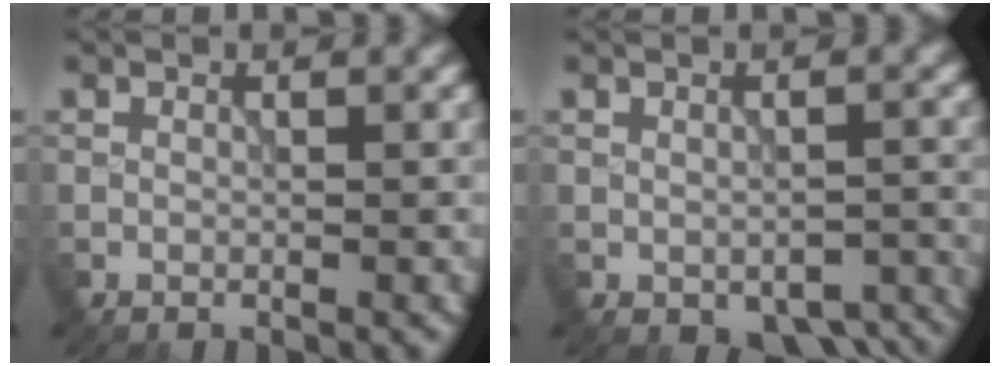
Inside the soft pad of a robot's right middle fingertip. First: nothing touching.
{"total": 4.0, "force": [-2.5, 2.2, 2.4], "torque": [-0.027, -0.019, -0.019]}